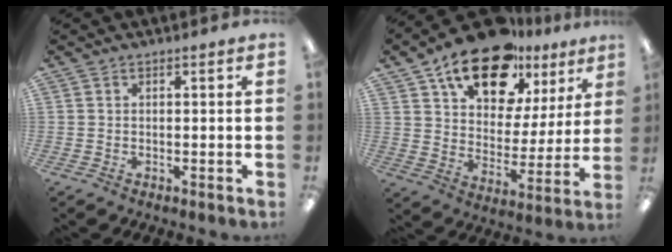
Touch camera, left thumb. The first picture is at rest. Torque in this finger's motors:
{"motor_torque": [1.21, 1.36, 1.39, -1.38, 0.21]}